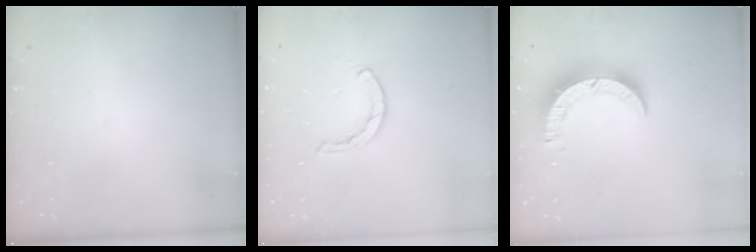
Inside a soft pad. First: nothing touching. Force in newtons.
{"total": 2.1, "press": 2.1, "slide": 0.2}
{"total": 9.3, "press": 9.3, "slide": 0.8}